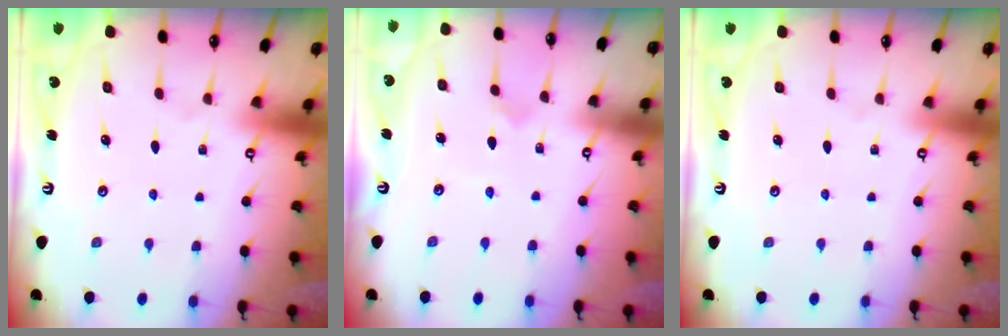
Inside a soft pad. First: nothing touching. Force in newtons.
{"total": 3.3, "press": 3.3, "slide": 0.3}
{"total": 0.0}